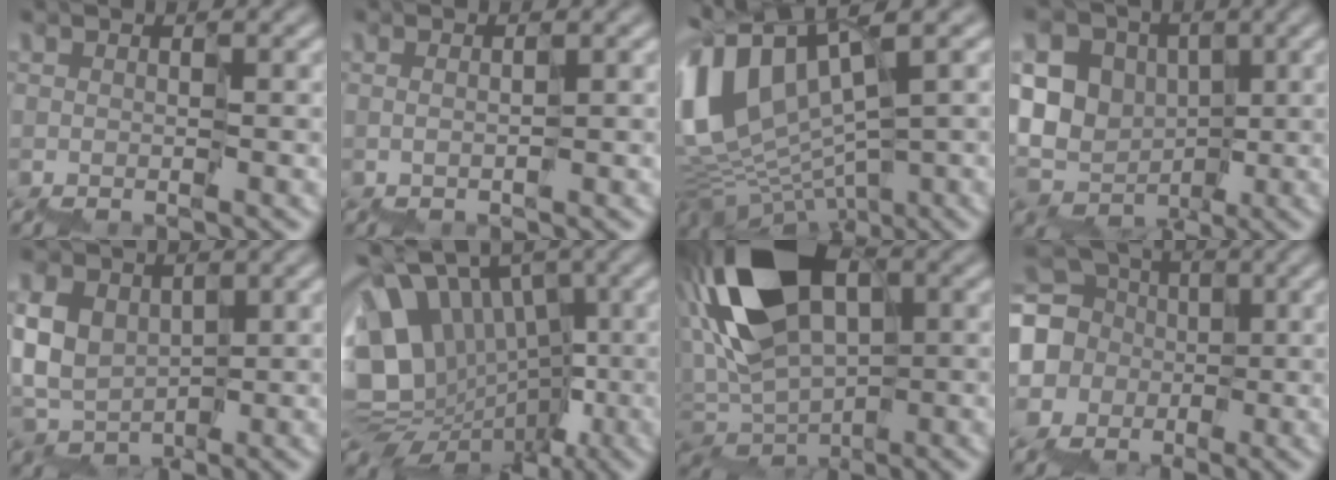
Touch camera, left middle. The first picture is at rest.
{"total": 1.1, "force": [0.1, -1.1, -0.2], "torque": [0.001, -0.002, 0.008]}
{"total": 8.2, "force": [1.2, 4.8, 6.5], "torque": [-0.150, 0.015, 0.028]}
{"total": 5.4, "force": [-0.1, 4.8, 2.5], "torque": [-0.030, 0.008, -0.014]}
{"total": 4.4, "force": [0.8, 3.7, 2.2], "torque": [-0.042, 0.022, 0.003]}
{"total": 10.3, "force": [-0.2, 7.9, 6.7], "torque": [-0.097, 0.029, 0.005]}
{"total": 12.6, "force": [1.4, 7.4, 10.1], "torque": [-0.198, 0.017, 0.016]}
{"total": 8.2, "force": [0.2, 7.7, 2.8], "torque": [-0.088, 0.032, -0.032]}